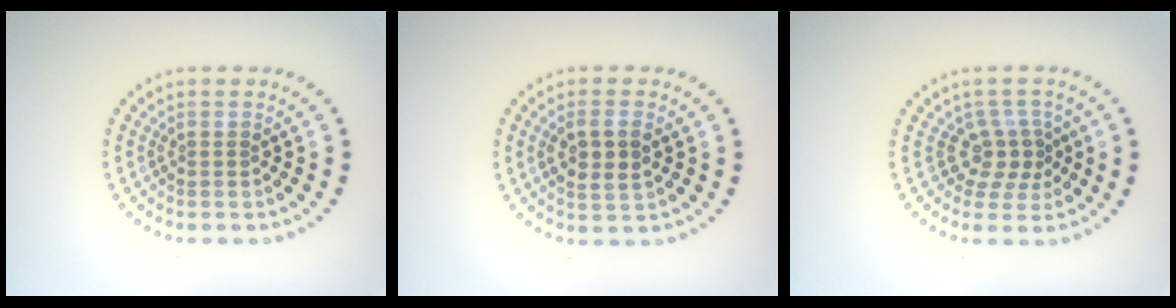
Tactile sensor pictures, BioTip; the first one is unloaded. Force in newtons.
{"total": 2.9, "press": 2.8, "slide": 0.8}
{"total": 2.8, "press": 2.0, "slide": 1.9}